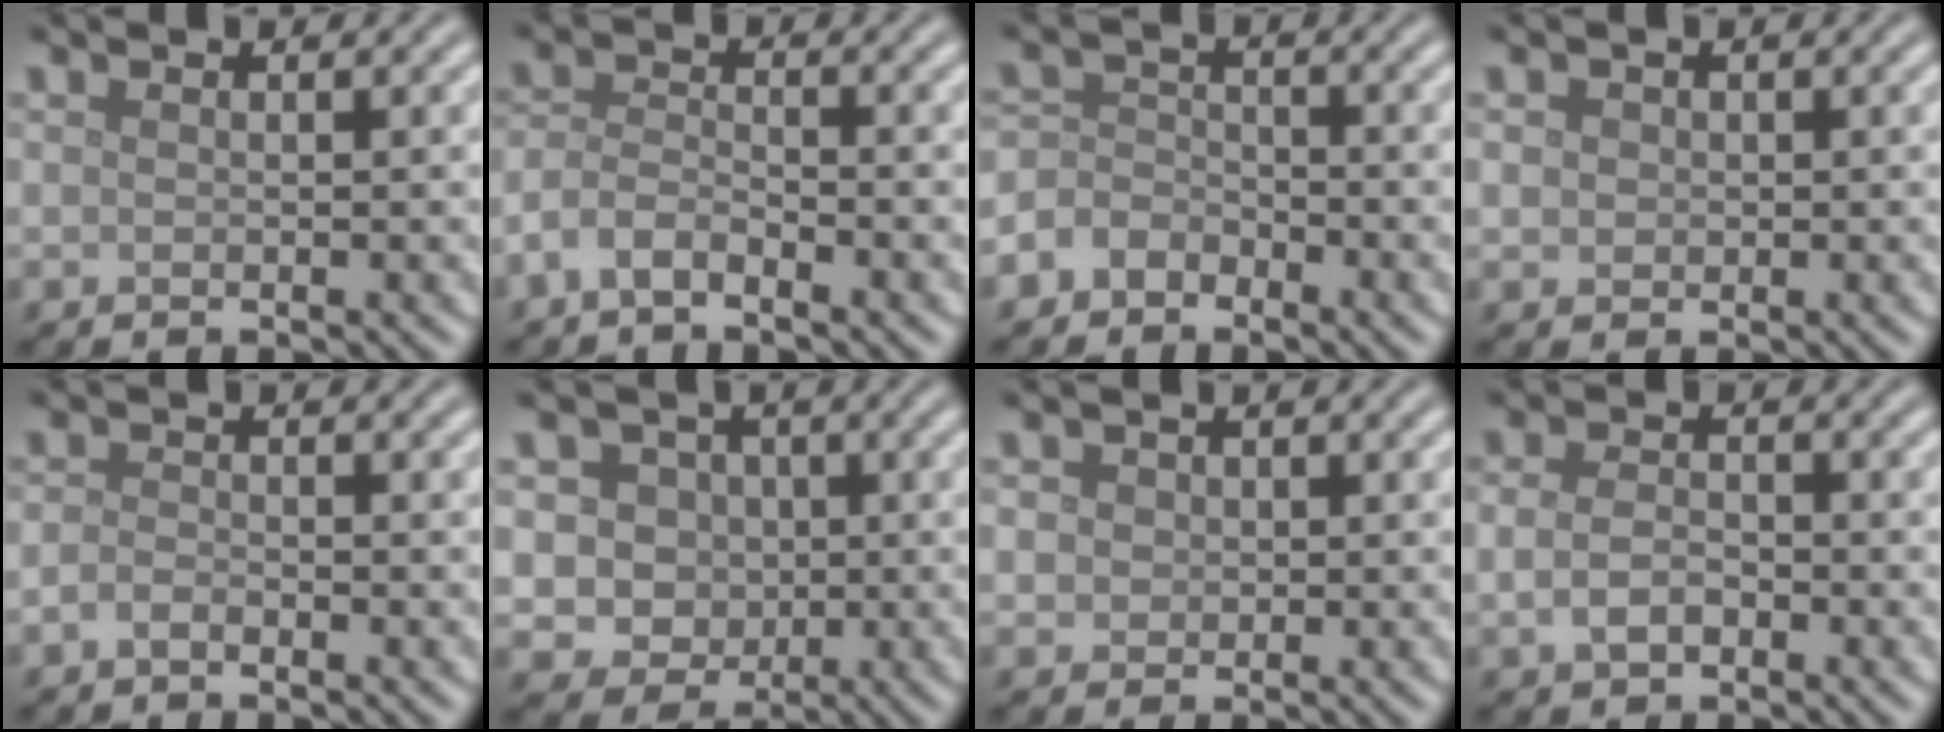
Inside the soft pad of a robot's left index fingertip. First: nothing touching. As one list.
[{"total": 2.6, "force": [-1.9, 0.9, 1.5], "torque": [-0.034, 0.006, -0.047]}, {"total": 2.7, "force": [-1.8, 1.9, 0.8], "torque": [-0.003, 0.006, -0.051]}, {"total": 1.2, "force": [0.3, 1.1, 0.4], "torque": [-0.002, 0.002, 0.004]}, {"total": 1.1, "force": [-0.7, 0.6, 0.6], "torque": [-0.013, 0.002, -0.018]}, {"total": 4.9, "force": [0.6, 4.4, 1.9], "torque": [-0.023, 0.009, -0.003]}, {"total": 2.2, "force": [0.8, 1.8, 0.9], "torque": [-0.017, 0.006, 0.016]}, {"total": 2.2, "force": [-0.6, 1.5, 1.5], "torque": [-0.035, -0.002, -0.015]}]